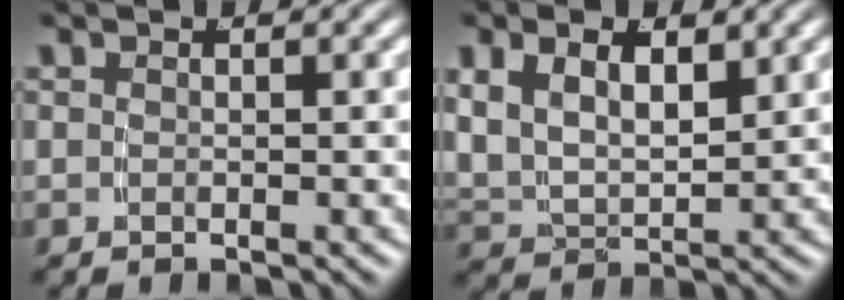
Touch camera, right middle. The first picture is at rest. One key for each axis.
{"total": 7.7, "fx": 1.5, "fy": 6.0, "fz": 4.5, "tx": -0.090, "ty": -0.001, "tz": 0.019}